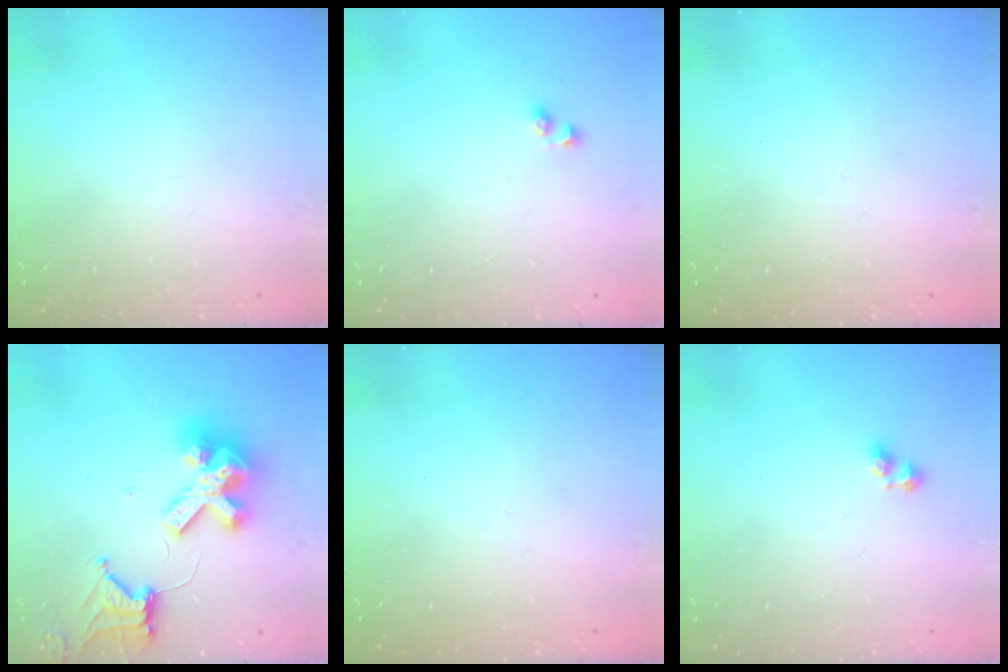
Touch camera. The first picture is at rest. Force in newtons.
{"total": 2.5, "press": 2.2, "slide": 1.3}
{"total": 0.7, "press": 0.6, "slide": 0.3}
{"total": 13.4, "press": 13.3, "slide": 1.6}
{"total": 0.7, "press": 0.6, "slide": 0.3}
{"total": 3.6, "press": 3.6, "slide": 0.4}